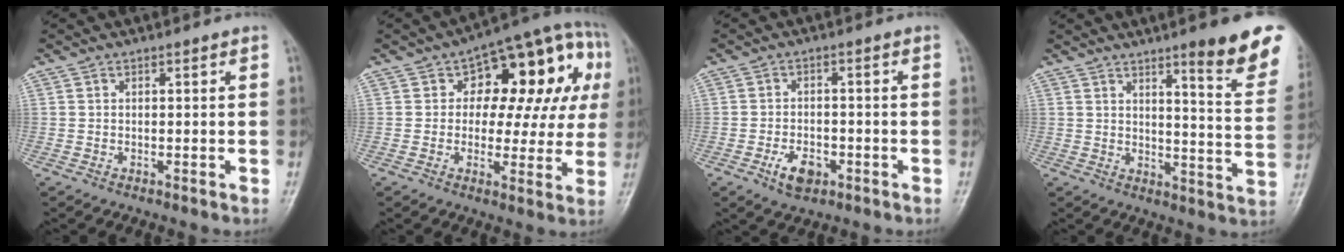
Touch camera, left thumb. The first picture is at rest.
{"total": 19.5, "force": [4.4, 10.8, 15.7], "torque": [-0.136, 0.031, 0.050]}
{"total": 5.4, "force": [-2.6, 3.2, 3.4], "torque": [-0.052, 0.012, -0.042]}
{"total": 14.0, "force": [9.2, 1.9, 10.4], "torque": [-0.106, -0.059, 0.119]}